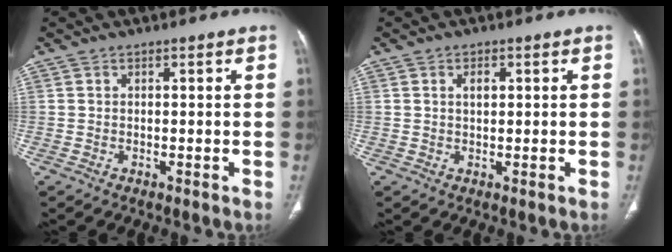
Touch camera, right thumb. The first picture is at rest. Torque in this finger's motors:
{"motor_torque": [-0.05, 0.31, 0.37, -0.52, -0.02]}